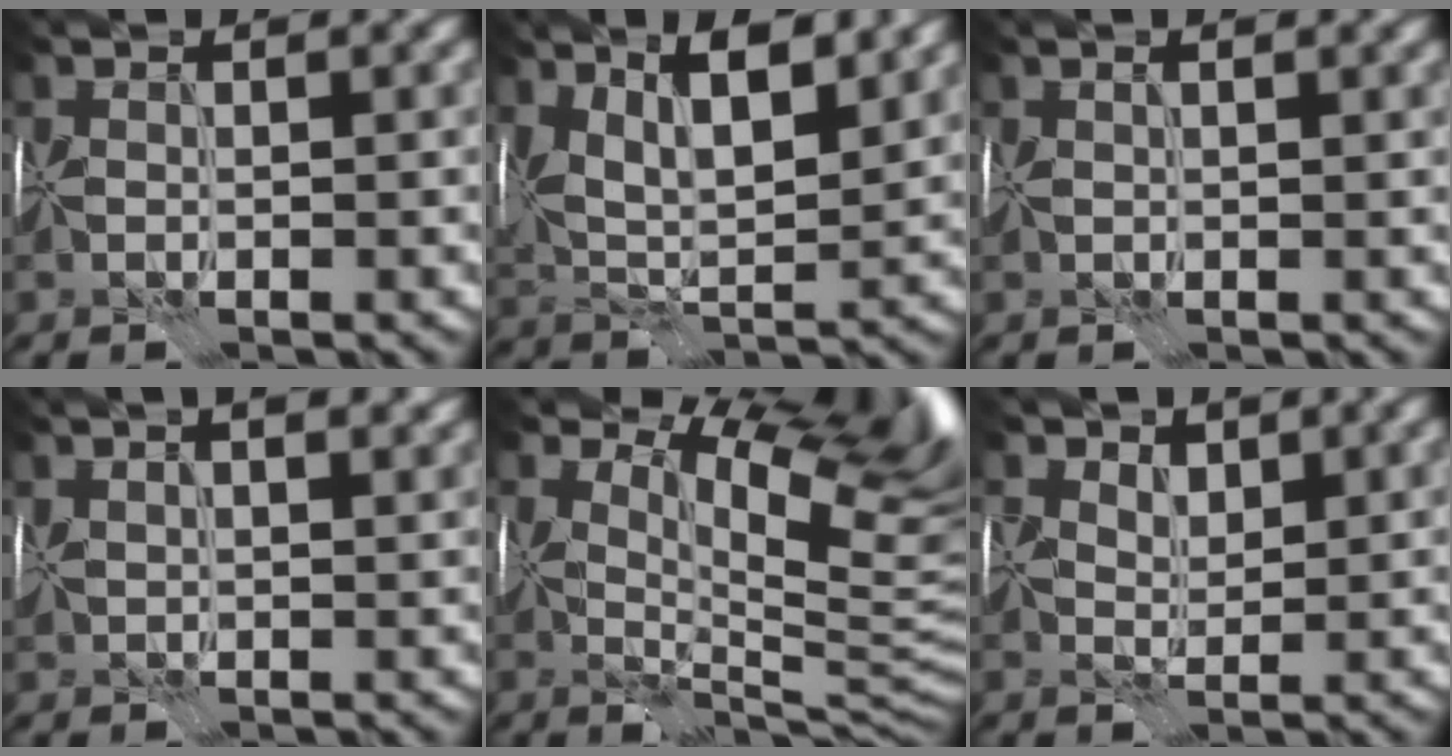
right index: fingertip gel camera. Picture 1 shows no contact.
{"total": 8.1, "force": [4.1, 3.1, 6.3], "torque": [-0.102, 0.011, 0.058]}
{"total": 1.8, "force": [0.8, 0.7, 1.5], "torque": [-0.022, 0.005, 0.011]}
{"total": 8.0, "force": [4.2, 4.1, 5.5], "torque": [-0.088, 0.038, 0.057]}
{"total": 13.8, "force": [6.3, 6.4, 10.5], "torque": [-0.139, 0.001, 0.117]}
{"total": 1.9, "force": [1.3, 1.2, 0.7], "torque": [-0.015, -0.011, 0.023]}